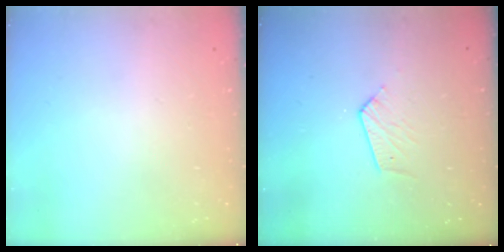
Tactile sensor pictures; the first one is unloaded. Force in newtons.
{"total": 3.8, "press": 3.8, "slide": 0.3}